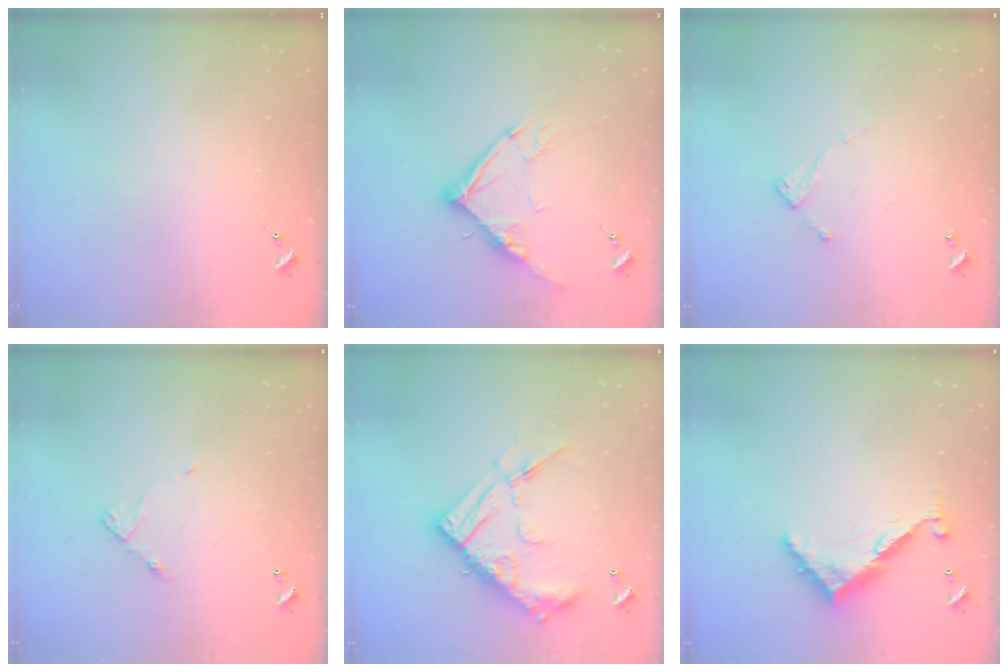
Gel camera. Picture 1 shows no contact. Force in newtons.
{"total": 12.9, "press": 12.8, "slide": 1.3}
{"total": 6.4, "press": 6.4, "slide": 0.4}
{"total": 5.5, "press": 5.5, "slide": 0.3}
{"total": 18.6, "press": 18.5, "slide": 1.7}
{"total": 9.0, "press": 9.0, "slide": 0.7}